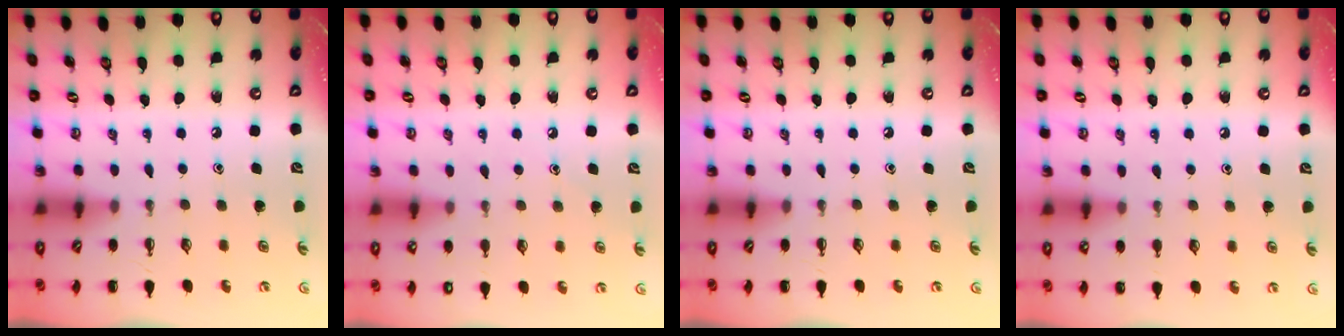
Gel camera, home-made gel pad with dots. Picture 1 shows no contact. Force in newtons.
{"total": 7.0, "press": 6.7, "slide": 1.9}
{"total": 0.0}
{"total": 6.6, "press": 6.2, "slide": 2.2}